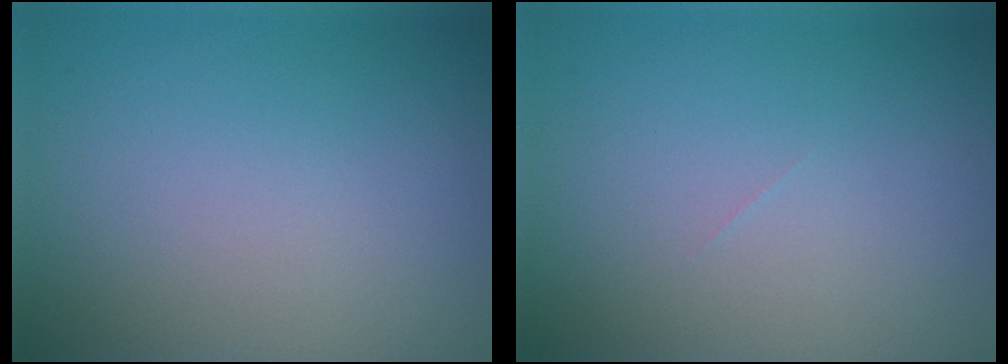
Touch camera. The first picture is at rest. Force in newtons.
{"total": 0.0}